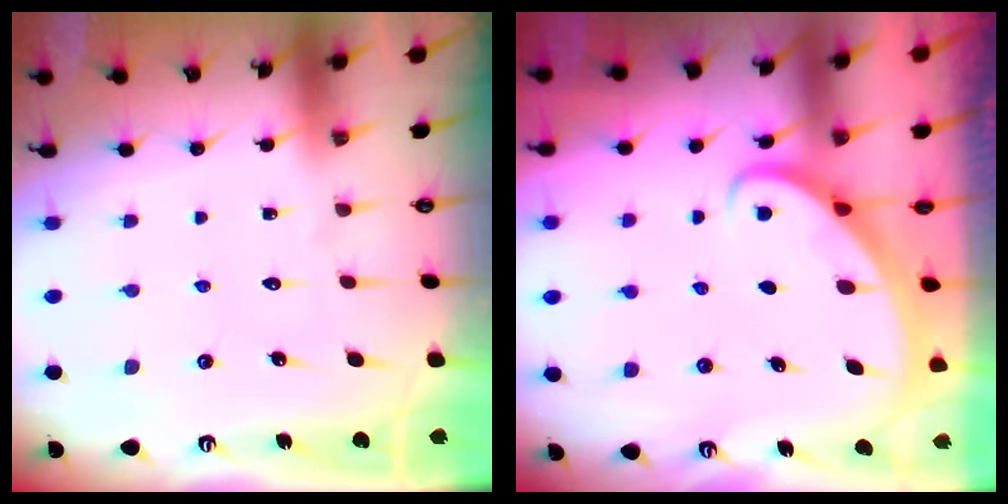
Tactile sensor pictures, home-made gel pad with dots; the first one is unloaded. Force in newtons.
{"total": 2.7, "press": 2.7, "slide": 0.2}